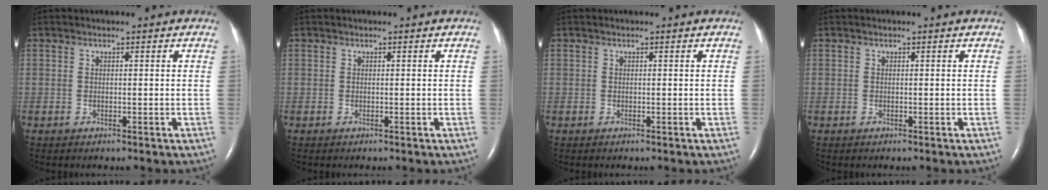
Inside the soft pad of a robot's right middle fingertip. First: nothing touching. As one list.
[{"total": 0.0}, {"total": 0.0}, {"total": 0.0}]